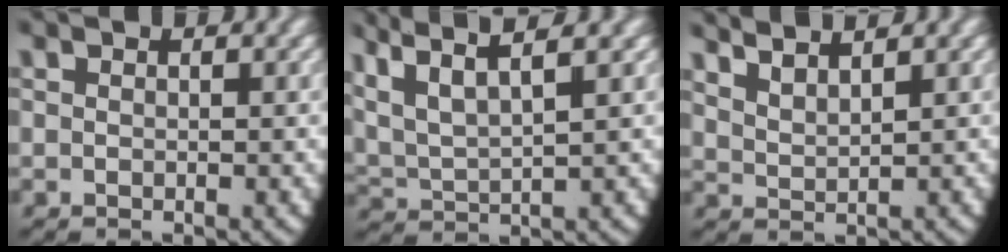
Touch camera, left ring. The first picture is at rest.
{"total": 8.4, "force": [4.1, 5.5, 4.9], "torque": [-0.123, 0.004, 0.064]}
{"total": 3.5, "force": [2.6, 1.7, 1.6], "torque": [-0.041, -0.001, 0.051]}